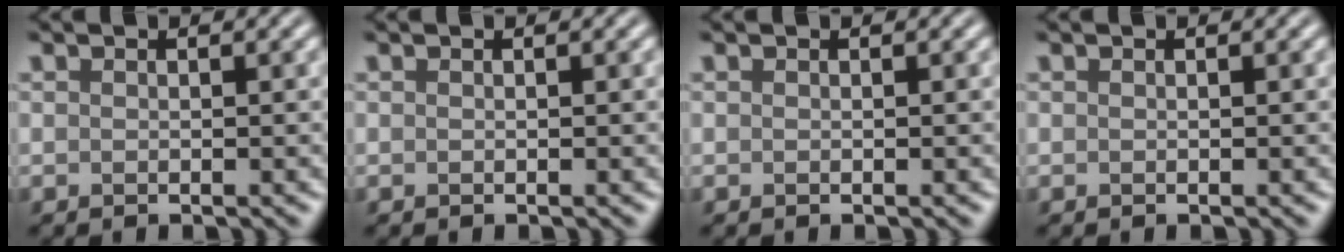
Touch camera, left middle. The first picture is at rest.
{"total": 0.0}
{"total": 0.0}
{"total": 0.0}